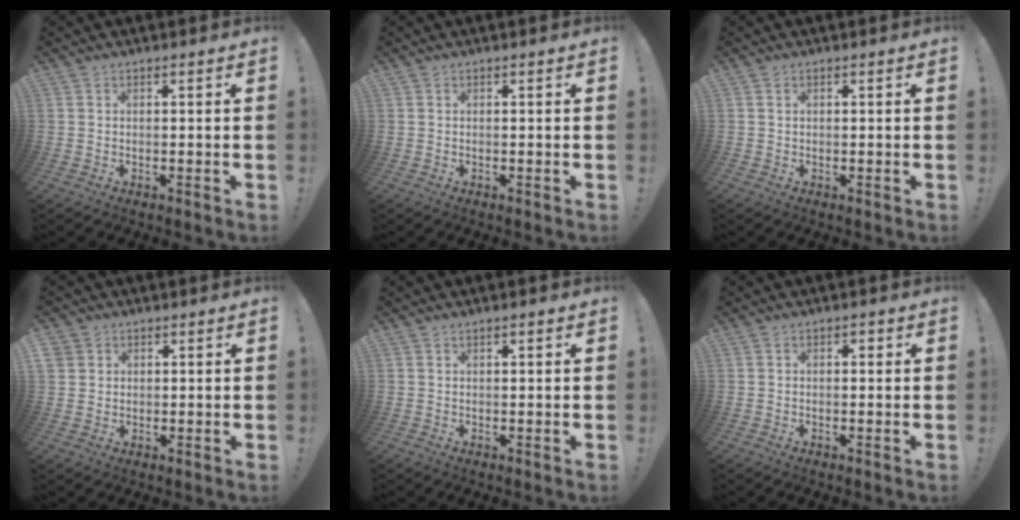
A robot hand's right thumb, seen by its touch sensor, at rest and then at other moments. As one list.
[{"total": 0.0}, {"total": 0.5, "force": [0.3, 0.4, 0.0], "torque": [-0.001, 0.001, 0.006]}, {"total": 3.5, "force": [1.8, 3.0, 0.6], "torque": [-0.005, -0.008, 0.034]}, {"total": 0.7, "force": [0.5, 0.2, 0.4], "torque": [0.001, -0.002, 0.007]}, {"total": 0.8, "force": [-0.2, 0.7, 0.4], "torque": [-0.004, 0.004, -0.006]}]